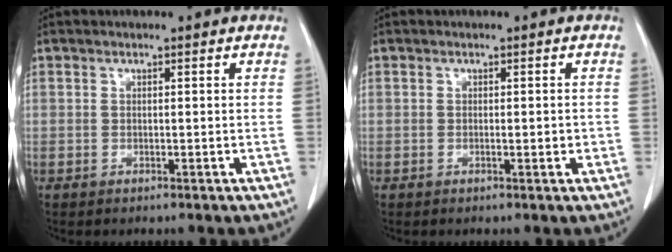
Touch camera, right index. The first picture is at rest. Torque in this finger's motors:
{"motor_torque": [0.51, -0.15, 0.05, 0.03]}